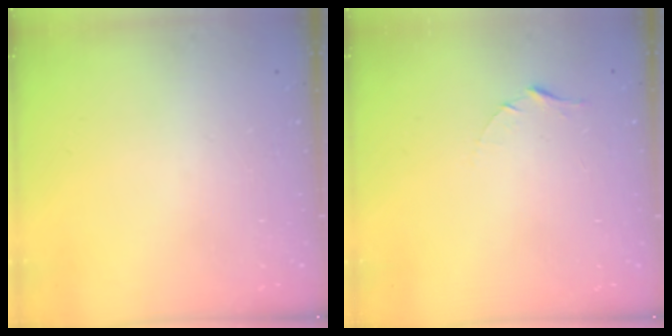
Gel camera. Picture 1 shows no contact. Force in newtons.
{"total": 5.4, "press": 5.4, "slide": 0.5}